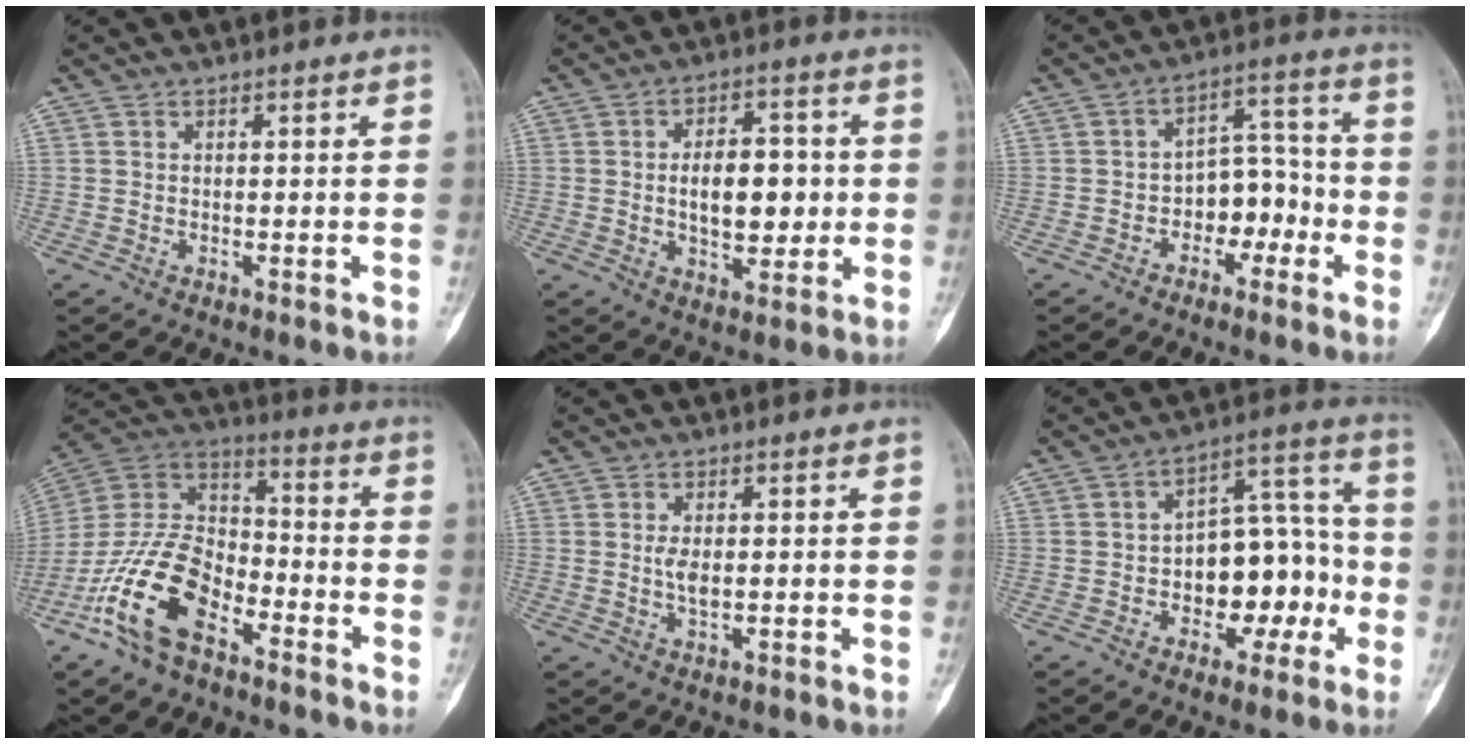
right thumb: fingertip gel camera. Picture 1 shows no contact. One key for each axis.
{"total": 10.6, "fx": 0.0, "fy": 6.0, "fz": 8.8, "tx": -0.101, "ty": 0.009, "tz": 0.005}
{"total": 8.3, "fx": -3.0, "fy": 5.7, "fz": 5.2, "tx": -0.034, "ty": 0.048, "tz": -0.055}
{"total": 17.3, "fx": -9.2, "fy": 9.2, "fz": 11.4, "tx": -0.215, "ty": 0.065, "tz": -0.182}
{"total": 2.6, "fx": 0.1, "fy": 1.2, "fz": 2.3, "tx": -0.043, "ty": -0.002, "tz": 0.000}
{"total": 14.3, "fx": -3.2, "fy": 8.9, "fz": 10.8, "tx": -0.104, "ty": 0.058, "tz": -0.044}